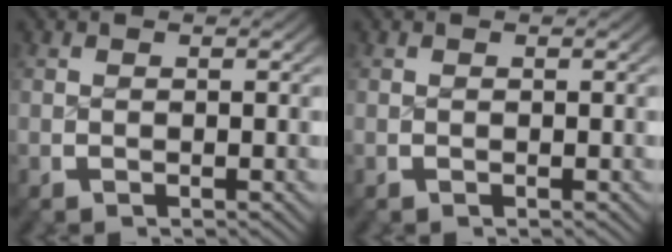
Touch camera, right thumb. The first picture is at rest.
{"total": 0.0}